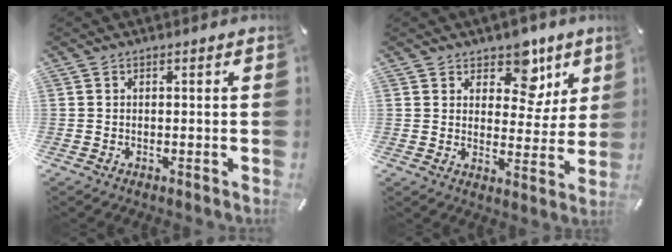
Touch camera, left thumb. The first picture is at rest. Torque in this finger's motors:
{"motor_torque": [0.42, -0.60, 0.22, 0.29, 0.00]}